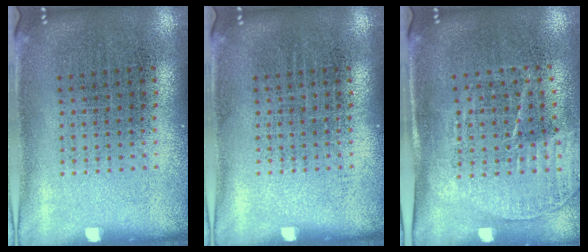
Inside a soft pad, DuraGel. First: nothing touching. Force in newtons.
{"total": 0.0}
{"total": 1.5, "press": 1.3, "slide": 0.8}